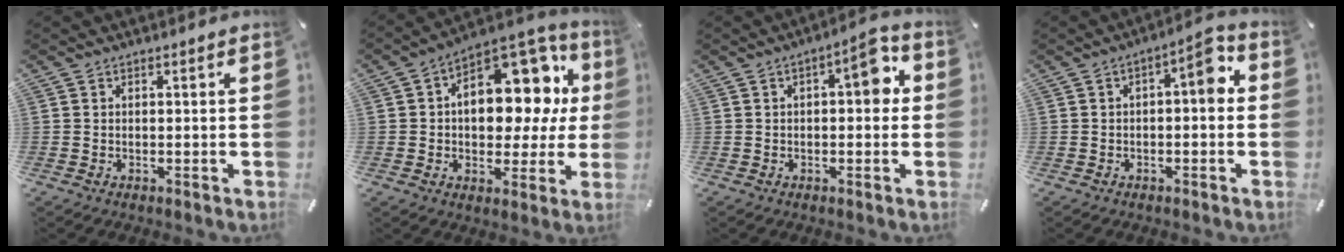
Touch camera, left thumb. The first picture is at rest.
{"total": 17.2, "force": [4.8, 11.0, 12.4], "torque": [-0.155, -0.044, 0.081]}
{"total": 7.6, "force": [1.3, 3.2, 6.8], "torque": [-0.082, -0.002, 0.010]}
{"total": 6.8, "force": [0.4, 2.6, 6.3], "torque": [-0.086, 0.000, -0.001]}